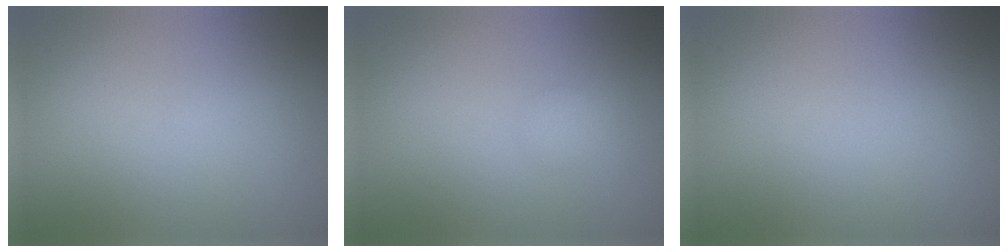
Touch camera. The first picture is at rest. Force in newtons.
{"total": 1.0, "press": 1.0, "slide": 0.1}
{"total": 0.0}